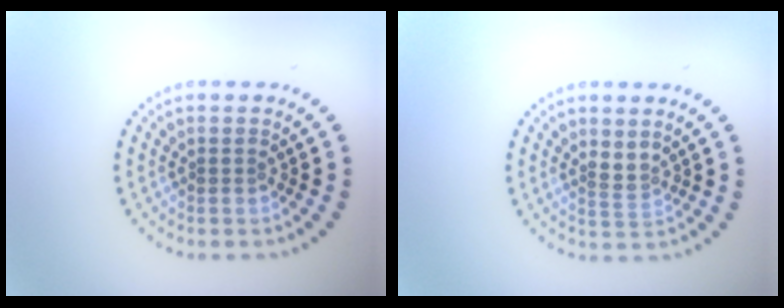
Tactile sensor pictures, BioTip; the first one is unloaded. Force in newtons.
{"total": 1.6, "press": 1.2, "slide": 1.1}